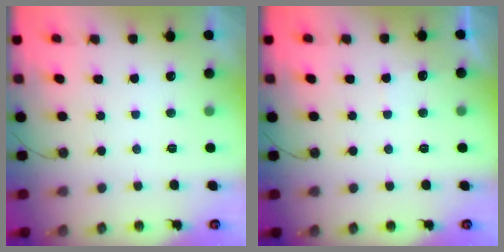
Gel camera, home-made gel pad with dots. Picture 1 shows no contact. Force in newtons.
{"total": 2.5, "press": 2.5, "slide": 0.5}